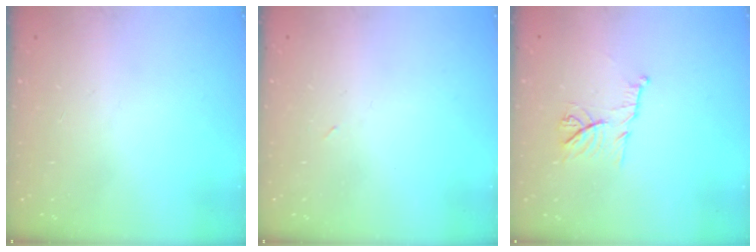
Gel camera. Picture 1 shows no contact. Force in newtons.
{"total": 2.4, "press": 2.3, "slide": 0.8}
{"total": 9.5, "press": 9.5, "slide": 0.2}